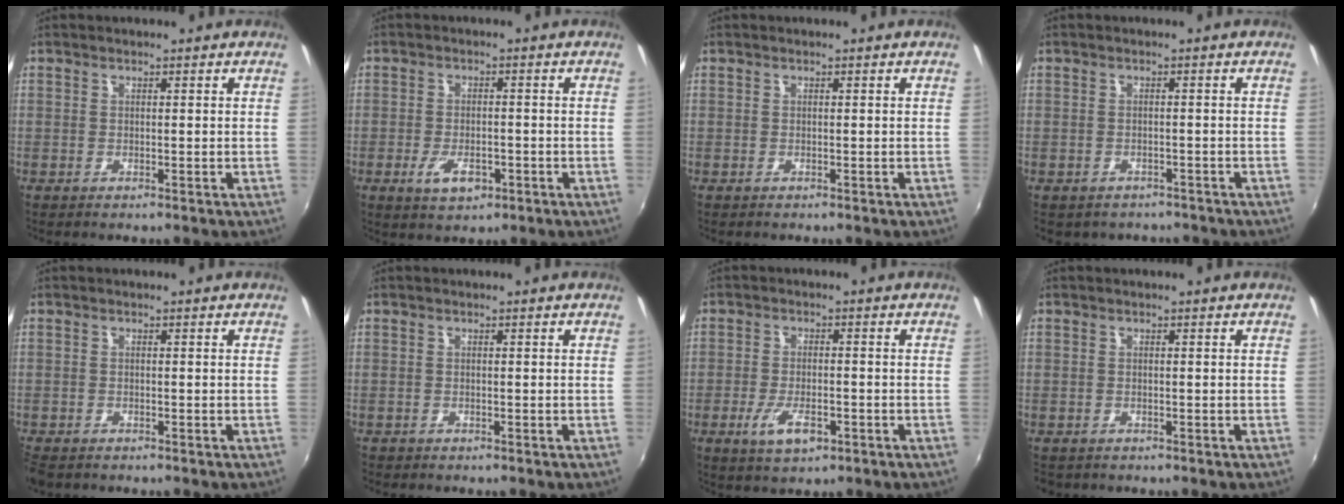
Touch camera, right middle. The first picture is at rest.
{"total": 5.0, "force": [-2.3, 2.7, 3.5], "torque": [-0.080, -0.010, -0.037]}
{"total": 0.0}
{"total": 5.8, "force": [-4.9, 2.6, 2.0], "torque": [-0.049, -0.030, -0.059]}
{"total": 3.2, "force": [-2.6, 1.3, 1.3], "torque": [-0.035, -0.016, -0.049]}
{"total": 0.8, "force": [-0.6, 0.5, 0.0], "torque": [-0.005, -0.001, -0.011]}
{"total": 5.9, "force": [-2.8, 2.6, 4.5], "torque": [-0.102, -0.013, -0.048]}
{"total": 1.0, "force": [-0.7, 0.7, 0.1], "torque": [-0.008, -0.002, -0.009]}